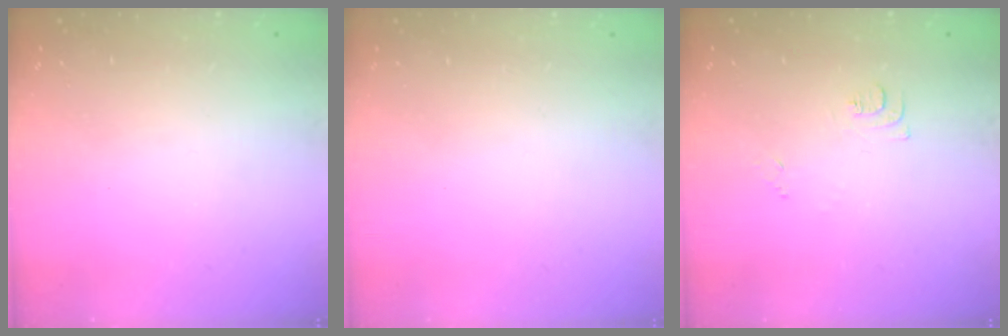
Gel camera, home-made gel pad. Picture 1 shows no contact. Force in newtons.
{"total": 1.7, "press": 1.7, "slide": 0.1}
{"total": 7.3, "press": 7.3, "slide": 0.7}